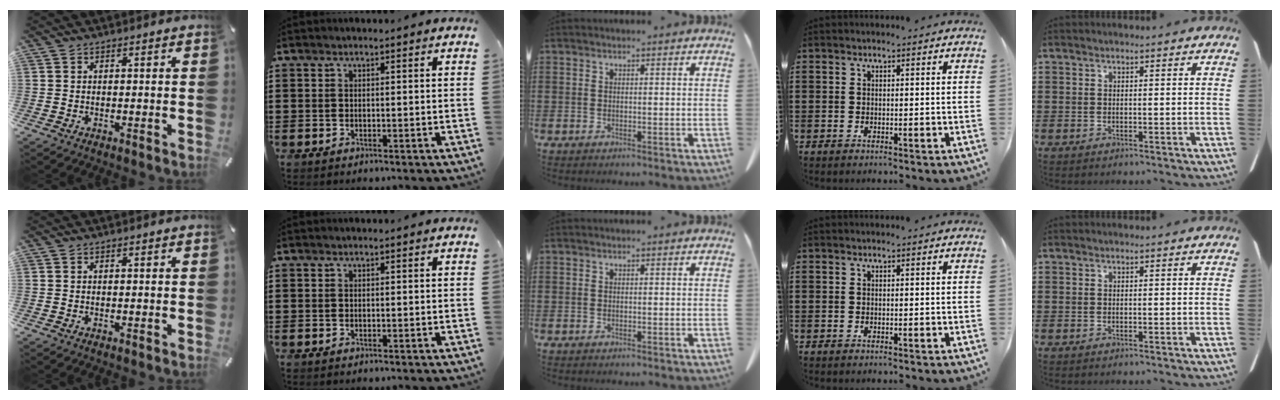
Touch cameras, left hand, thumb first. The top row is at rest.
{}